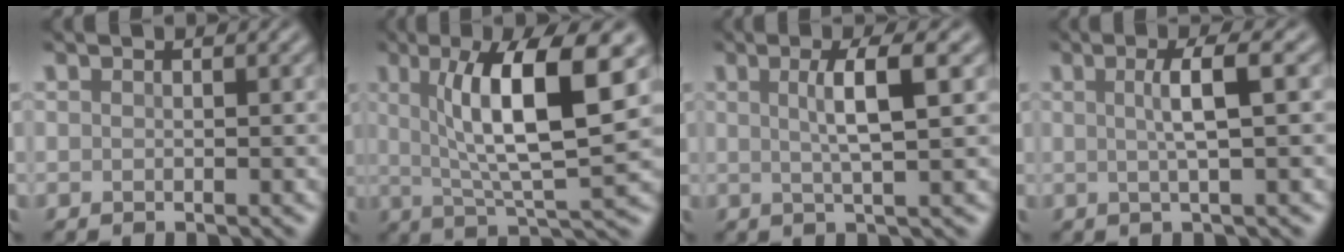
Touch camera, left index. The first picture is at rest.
{"total": 9.9, "force": [2.4, 2.4, 9.3], "torque": [-0.137, -0.010, 0.043]}
{"total": 4.1, "force": [0.7, 0.9, 4.0], "torque": [-0.061, 0.000, 0.009]}
{"total": 3.5, "force": [0.3, 0.7, 3.4], "torque": [-0.055, 0.003, 0.000]}